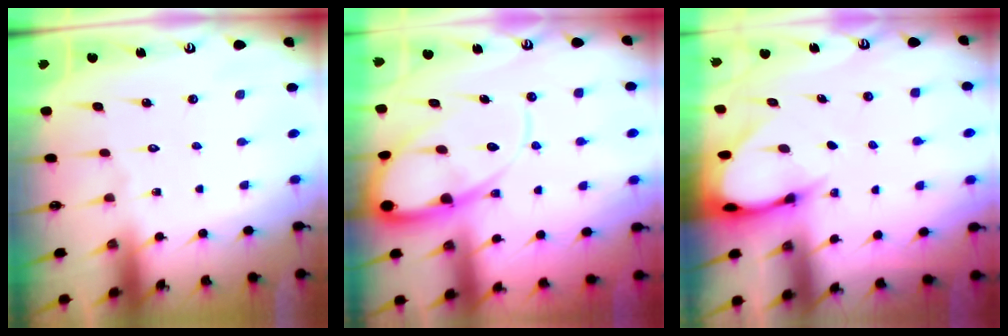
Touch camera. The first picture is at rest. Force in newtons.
{"total": 13.3, "press": 13.2, "slide": 1.3}
{"total": 3.9, "press": 3.9, "slide": 0.3}